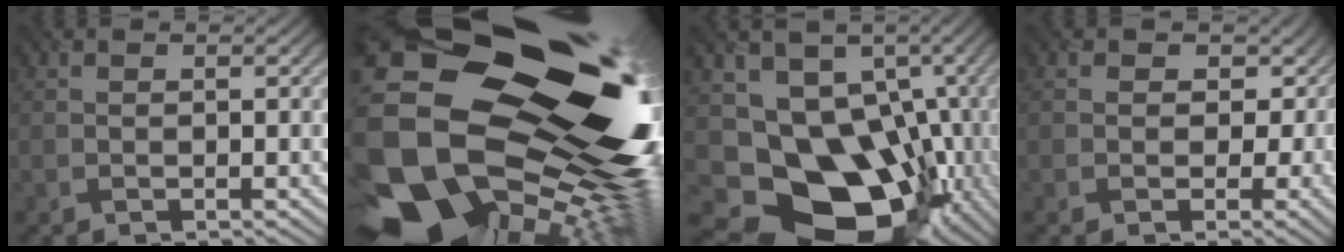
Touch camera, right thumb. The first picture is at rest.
{"total": 22.1, "force": [-2.6, 17.4, 13.3], "torque": [-0.250, -0.037, -0.080]}
{"total": 14.9, "force": [-4.0, 12.0, 7.9], "torque": [-0.117, -0.040, -0.060]}
{"total": 4.7, "force": [-0.5, 4.5, 1.2], "torque": [-0.010, 0.011, -0.016]}